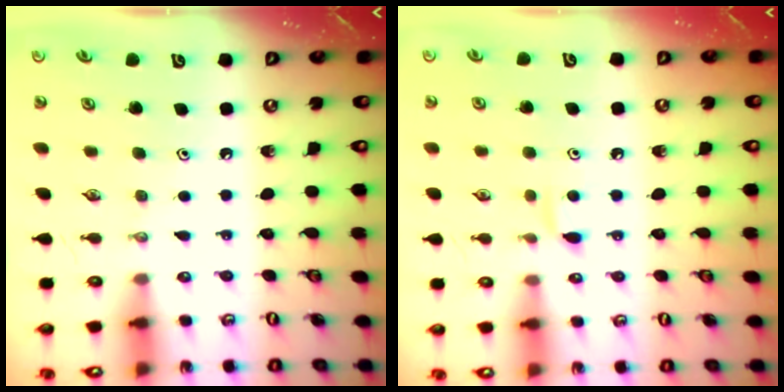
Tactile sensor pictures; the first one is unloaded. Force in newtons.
{"total": 4.8, "press": 4.7, "slide": 0.6}